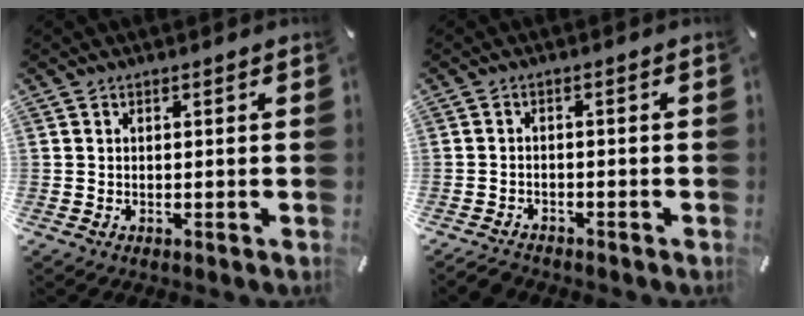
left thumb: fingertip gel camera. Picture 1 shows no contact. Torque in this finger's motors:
{"motor_torque": [-0.32, 0.65, 1.04, 1.06, 0.09]}